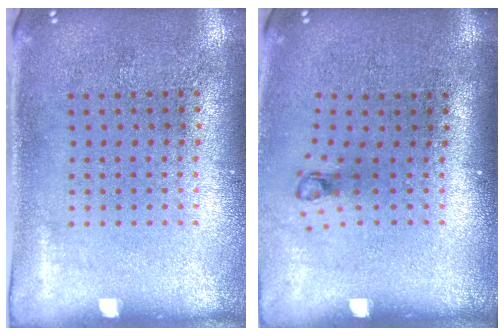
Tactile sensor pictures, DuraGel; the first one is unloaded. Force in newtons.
{"total": 0.8, "press": 0.4, "slide": 0.7}